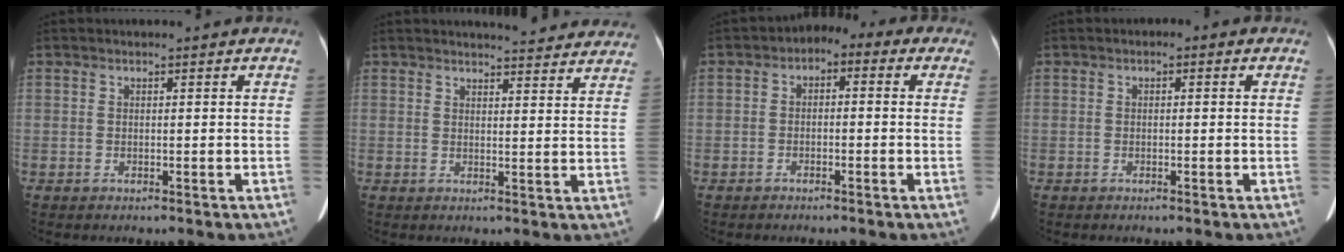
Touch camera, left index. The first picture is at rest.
{"total": 11.5, "force": [11.0, 1.8, 2.9], "torque": [-0.015, -0.011, 0.108]}
{"total": 4.8, "force": [0.0, 3.4, 3.4], "torque": [-0.040, 0.039, -0.010]}
{"total": 1.0, "force": [-0.3, 0.7, 0.7], "torque": [-0.005, 0.009, -0.010]}